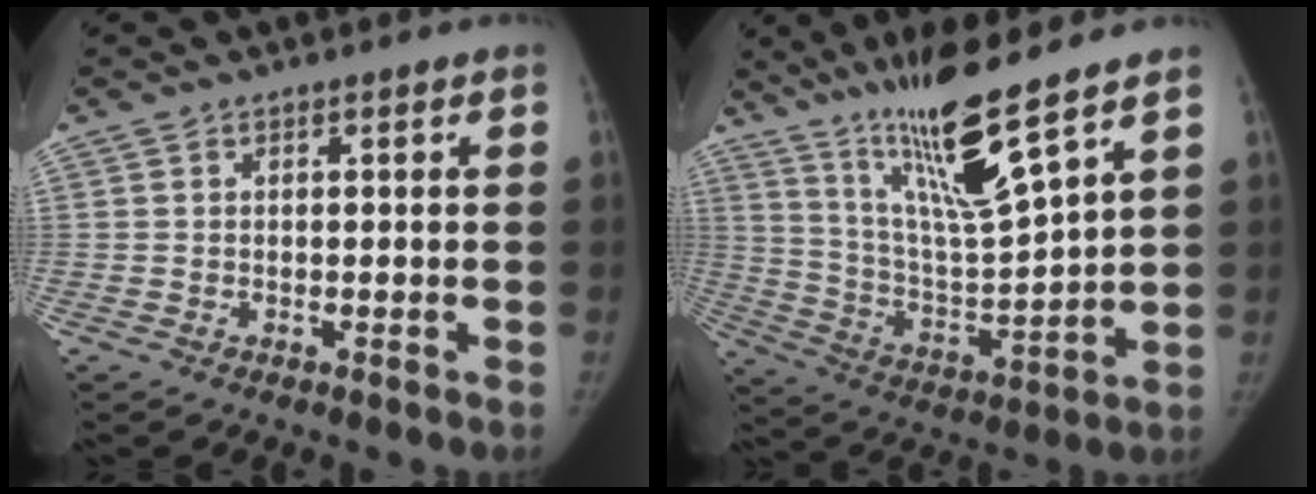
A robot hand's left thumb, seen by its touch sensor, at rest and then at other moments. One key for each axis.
{"total": 16.7, "fx": 11.7, "fy": 0.9, "fz": 12.0, "tx": -0.200, "ty": -0.073, "tz": 0.220}